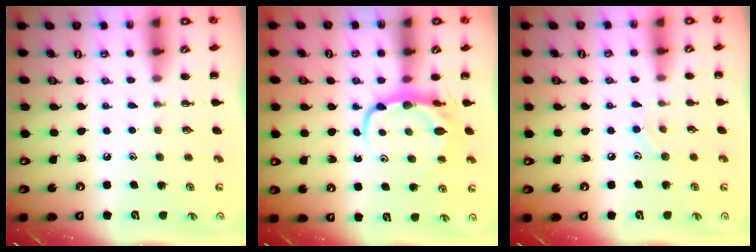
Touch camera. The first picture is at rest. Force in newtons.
{"total": 6.9, "press": 6.9, "slide": 1.0}
{"total": 6.5, "press": 6.3, "slide": 1.8}